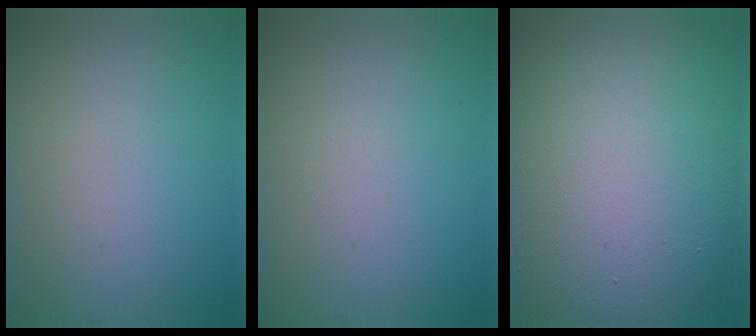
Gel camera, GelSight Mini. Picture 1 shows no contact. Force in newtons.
{"total": 0.0}
{"total": 17.0, "press": 17.0, "slide": 1.0}